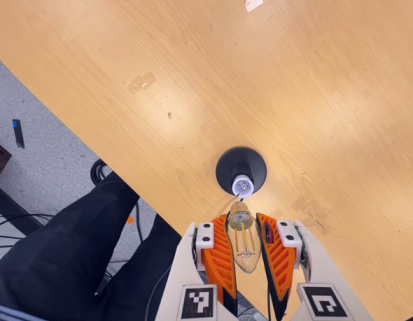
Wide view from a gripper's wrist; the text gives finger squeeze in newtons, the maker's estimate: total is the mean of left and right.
{"total": 24.0, "left": 26.9, "right": 21.0}